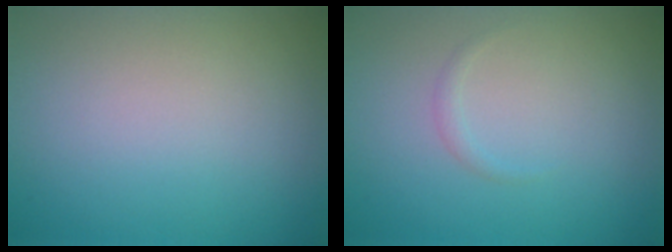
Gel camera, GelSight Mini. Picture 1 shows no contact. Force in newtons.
{"total": 0.6, "press": 0.6, "slide": 0.0}